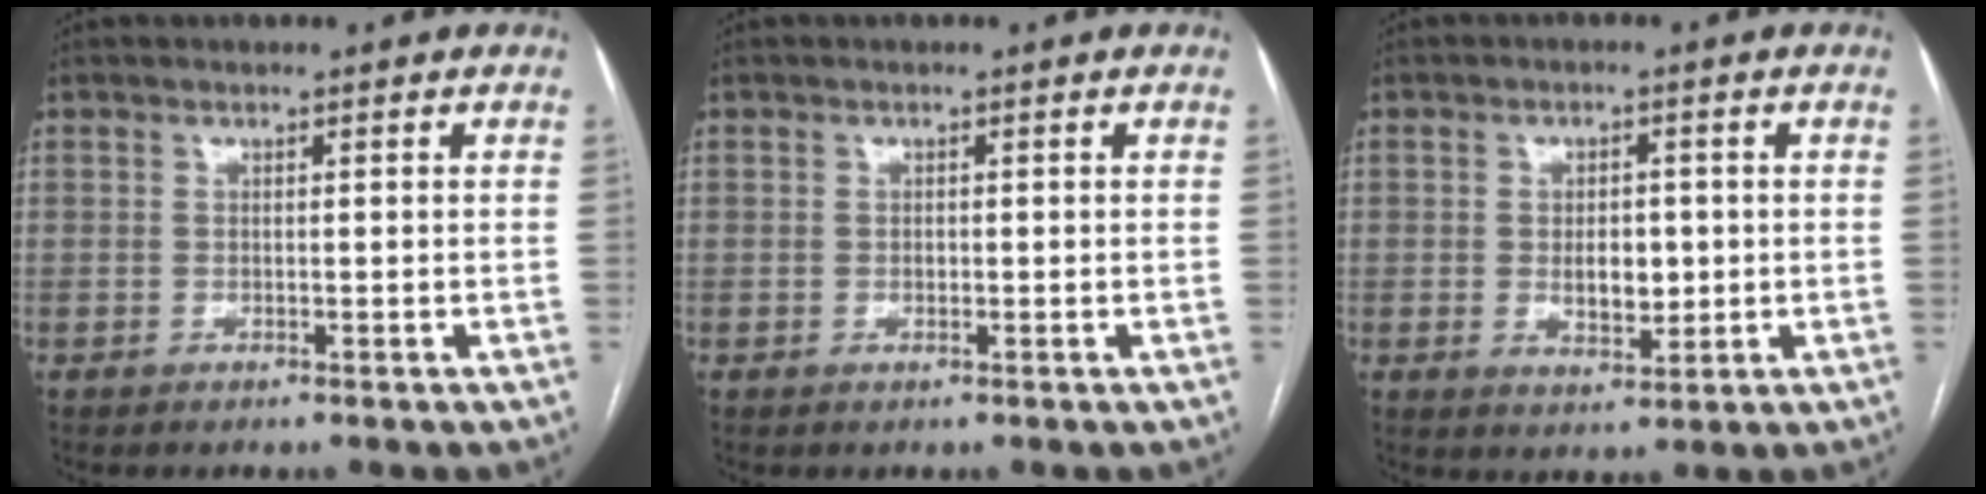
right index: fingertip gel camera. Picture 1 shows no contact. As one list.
[{"total": 0.5, "force": [-0.1, 0.4, 0.4], "torque": [-0.005, 0.002, -0.004]}, {"total": 4.6, "force": [-0.2, 2.6, 3.8], "torque": [-0.059, -0.003, 0.005]}]